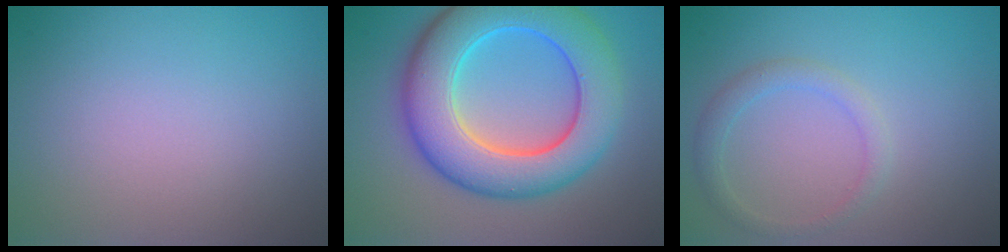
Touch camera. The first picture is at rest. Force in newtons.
{"total": 10.8, "press": 10.8, "slide": 0.1}
{"total": 1.8, "press": 1.8, "slide": 0.2}